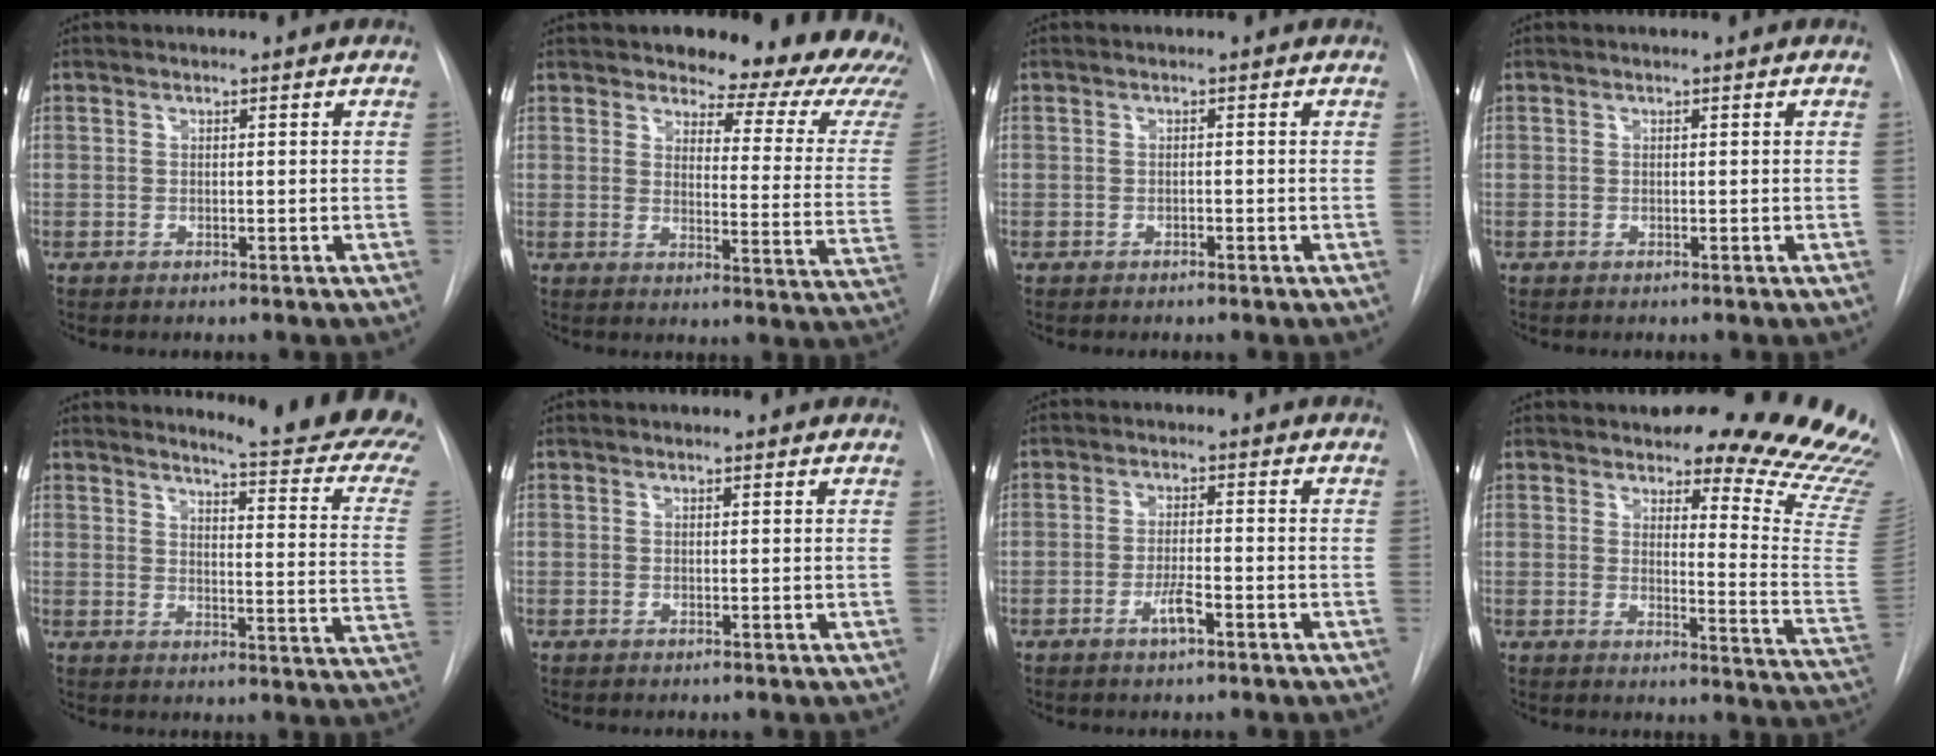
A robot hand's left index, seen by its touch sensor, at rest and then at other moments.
{"total": 19.2, "force": [16.9, 5.0, 7.7], "torque": [-0.081, -0.088, 0.183]}
{"total": 0.6, "force": [-0.5, 0.3, 0.2], "torque": [-0.005, 0.000, -0.011]}
{"total": 0.0}
{"total": 16.5, "force": [15.2, -0.1, 6.4], "torque": [-0.086, -0.116, 0.161]}
{"total": 0.9, "force": [0.8, 0.3, 0.1], "torque": [-0.008, 0.003, 0.008]}
{"total": 3.2, "force": [-1.7, 0.5, 2.7], "torque": [-0.052, -0.001, -0.031]}
{"total": 19.2, "force": [18.0, 2.3, 6.3], "torque": [-0.061, -0.134, 0.190]}